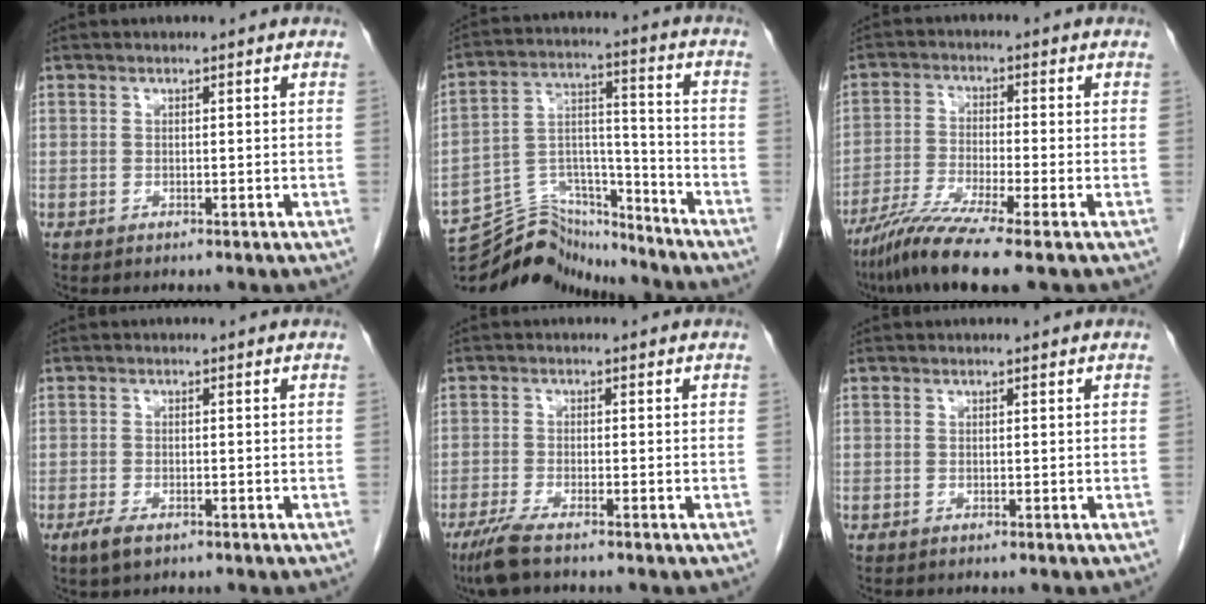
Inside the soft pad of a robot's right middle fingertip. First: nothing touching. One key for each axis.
{"total": 15.1, "fx": -14.8, "fy": 2.3, "fz": 2.2, "tx": -0.038, "ty": 0.047, "tz": -0.255}
{"total": 8.7, "fx": -6.4, "fy": -1.0, "fz": 5.8, "tx": -0.110, "ty": -0.031, "tz": -0.118}
{"total": 2.9, "fx": -1.7, "fy": 1.1, "fz": 2.0, "tx": -0.048, "ty": -0.004, "tz": -0.026}
{"total": 4.2, "fx": -3.1, "fy": 0.2, "fz": 2.8, "tx": -0.061, "ty": -0.012, "tz": -0.062}
{"total": 0.0}